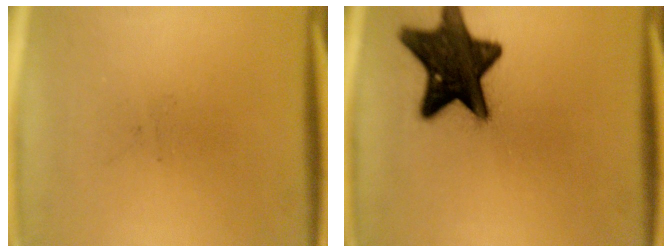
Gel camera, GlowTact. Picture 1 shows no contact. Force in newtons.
{"total": 16.6}